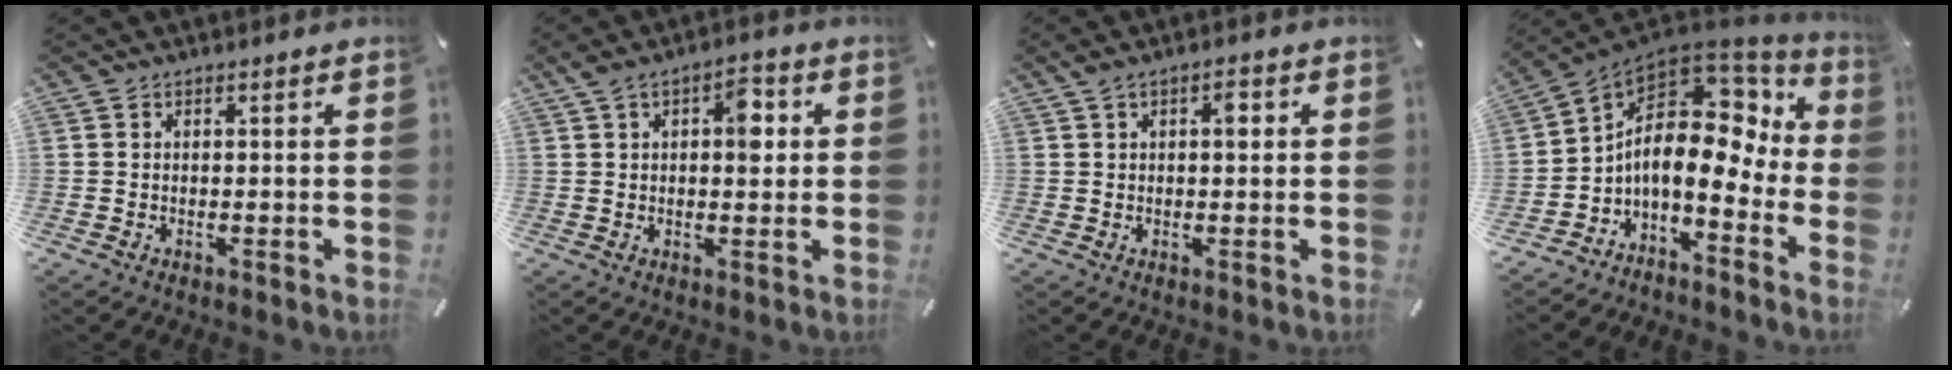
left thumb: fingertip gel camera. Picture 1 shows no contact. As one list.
[{"total": 6.8, "force": [1.7, 3.8, 5.5], "torque": [-0.070, -0.003, 0.021]}, {"total": 3.5, "force": [1.2, 1.7, 2.8], "torque": [-0.036, 0.000, 0.012]}, {"total": 12.2, "force": [0.8, 7.4, 9.6], "torque": [-0.178, -0.035, 0.010]}]